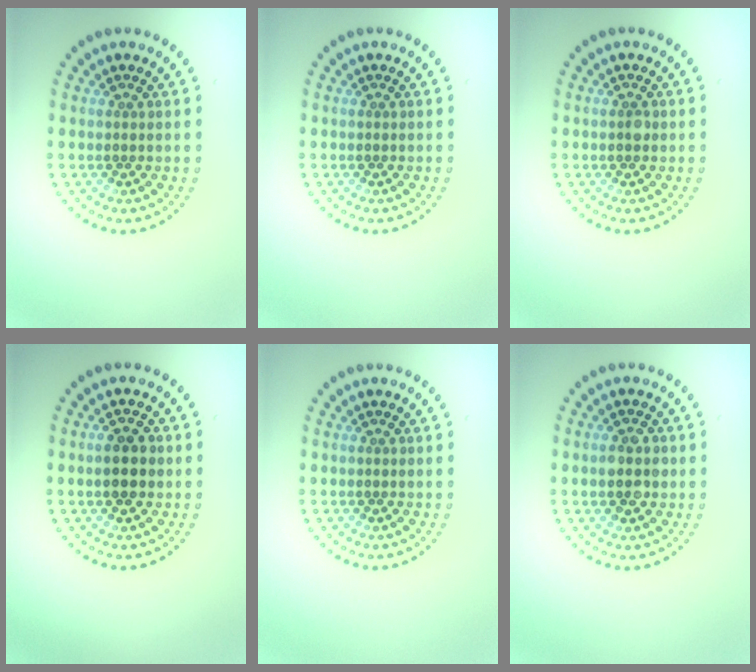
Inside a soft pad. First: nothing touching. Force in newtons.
{"total": 0.0}
{"total": 1.0, "press": 1.0, "slide": 0.0}
{"total": 2.2, "press": 2.2, "slide": 0.1}
{"total": 0.0}
{"total": 2.8, "press": 2.8, "slide": 0.2}